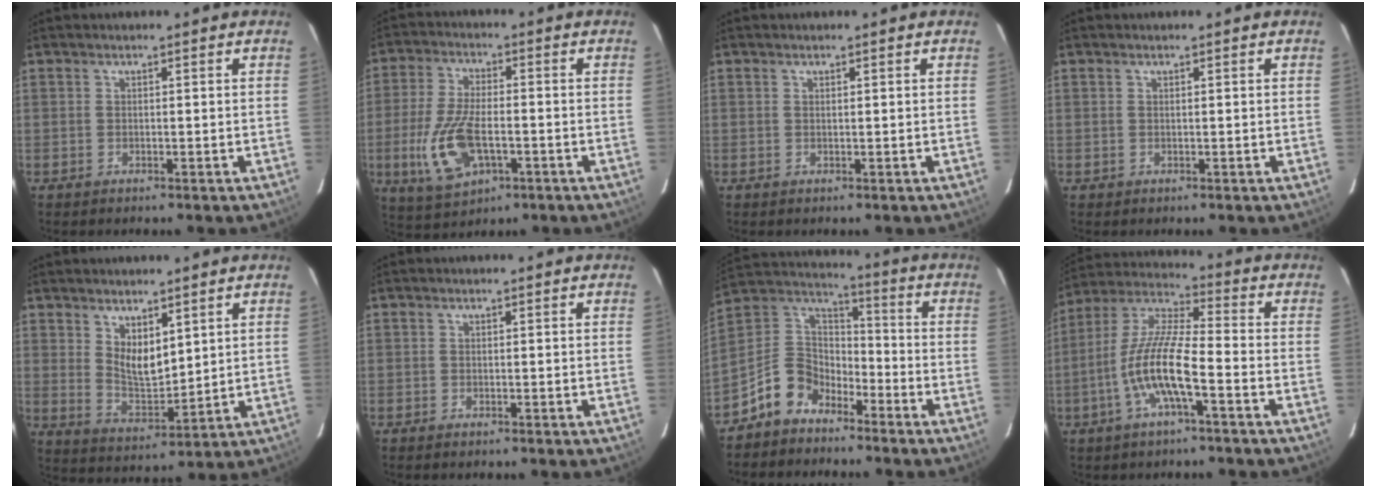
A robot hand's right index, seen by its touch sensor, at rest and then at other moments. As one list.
[{"total": 12.5, "force": [-3.5, 5.8, 10.5], "torque": [-0.228, -0.009, -0.059]}, {"total": 0.0}, {"total": 0.0}, {"total": 7.1, "force": [3.9, 3.4, 4.8], "torque": [-0.077, -0.008, 0.081]}, {"total": 0.0}, {"total": 10.6, "force": [-7.2, 6.7, 3.7], "torque": [-0.090, 0.041, -0.146]}, {"total": 12.1, "force": [-4.6, 2.2, 11.0], "torque": [-0.226, 0.001, -0.091]}]